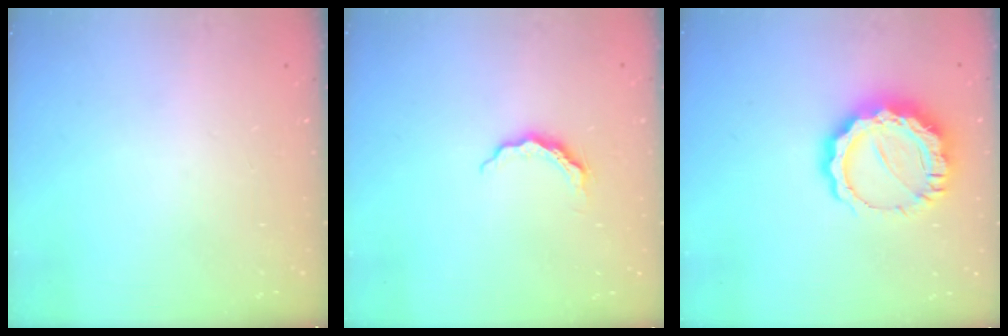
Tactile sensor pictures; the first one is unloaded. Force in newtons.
{"total": 5.9, "press": 5.9, "slide": 0.6}
{"total": 14.7, "press": 14.7, "slide": 1.3}